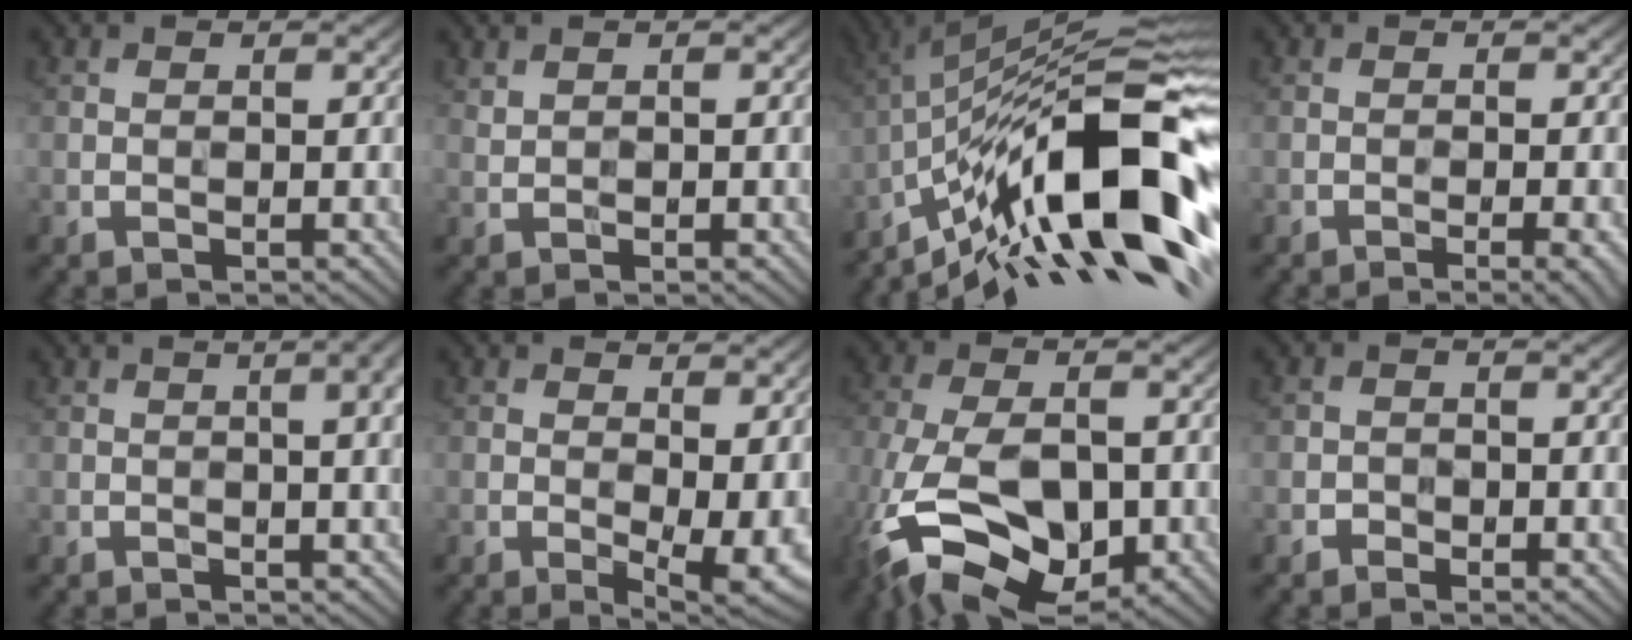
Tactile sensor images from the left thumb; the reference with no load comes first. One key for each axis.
{"total": 0.9, "fx": 0.7, "fy": 0.3, "fz": 0.6, "tx": -0.016, "ty": 0.004, "tz": 0.015}
{"total": 18.1, "fx": -7.4, "fy": 4.9, "fz": 15.7, "tx": -0.248, "ty": 0.030, "tz": -0.145}
{"total": 2.9, "fx": -1.7, "fy": 0.3, "fz": 2.3, "tx": -0.039, "ty": 0.008, "tz": -0.021}
{"total": 5.2, "fx": 1.2, "fy": 1.3, "fz": 4.9, "tx": -0.057, "ty": 0.021, "tz": 0.006}
{"total": 5.8, "fx": 0.3, "fy": 2.5, "fz": 5.2, "tx": -0.078, "ty": -0.006, "tz": 0.011}
{"total": 16.2, "fx": -6.3, "fy": 9.0, "fz": 12.0, "tx": -0.283, "ty": -0.034, "tz": -0.093}
{"total": 1.3, "fx": -0.9, "fy": 0.9, "fz": 0.4, "tx": -0.003, "ty": 0.005, "tz": -0.020}